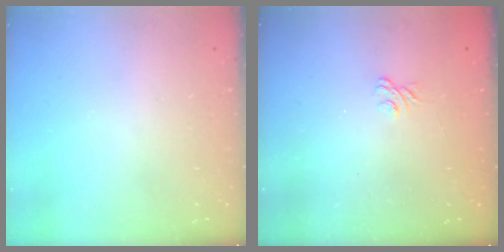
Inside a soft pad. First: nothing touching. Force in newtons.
{"total": 1.9, "press": 1.5, "slide": 1.1}